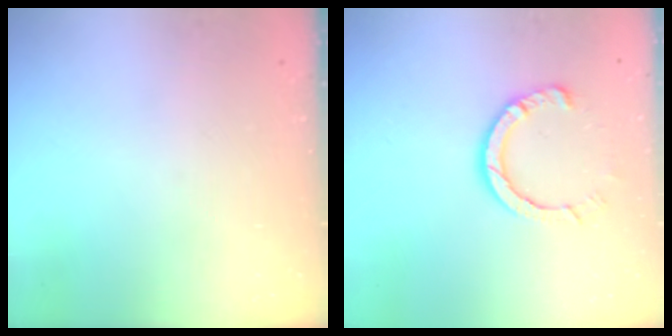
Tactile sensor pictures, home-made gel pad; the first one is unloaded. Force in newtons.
{"total": 8.0, "press": 8.0, "slide": 0.8}